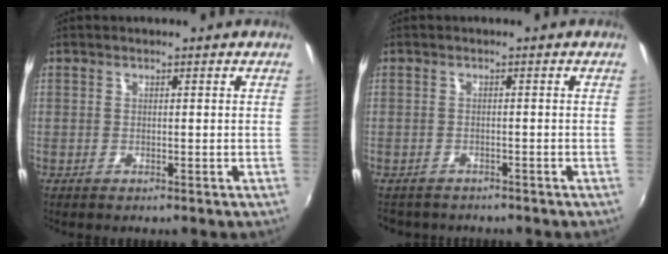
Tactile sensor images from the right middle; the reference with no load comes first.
{"total": 3.7, "force": [-3.3, 1.6, 0.8], "torque": [-0.026, -0.016, -0.050]}